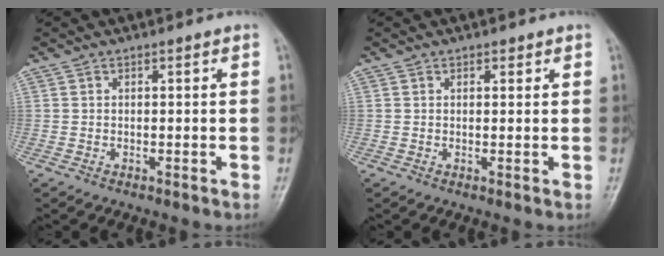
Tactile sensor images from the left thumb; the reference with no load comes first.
{"total": 1.0, "force": [0.7, 0.7, 0.3], "torque": [0.010, -0.002, 0.005]}